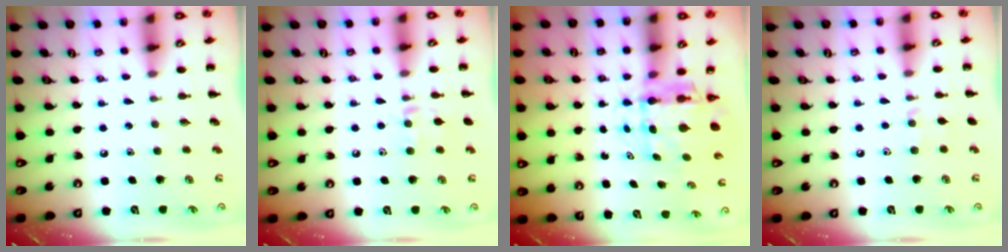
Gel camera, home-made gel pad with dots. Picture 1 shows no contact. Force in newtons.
{"total": 7.8, "press": 7.7, "slide": 1.2}
{"total": 6.3, "press": 6.2, "slide": 1.5}
{"total": 4.5, "press": 4.3, "slide": 1.6}